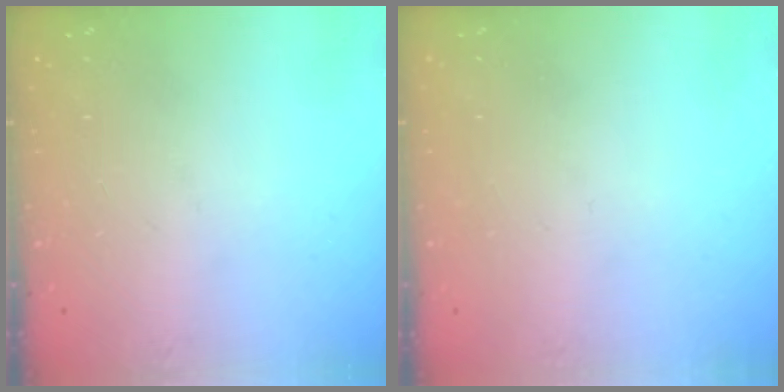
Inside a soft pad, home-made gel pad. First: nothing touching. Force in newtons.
{"total": 0.0}